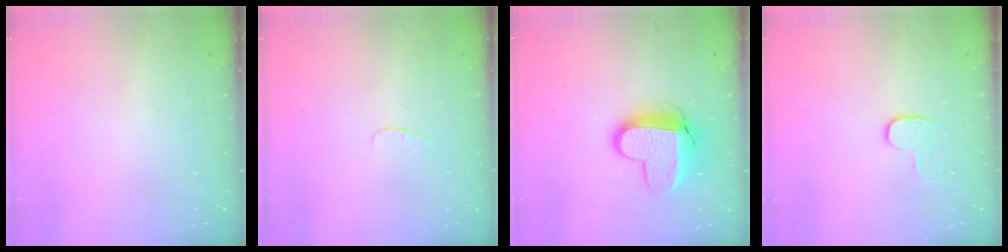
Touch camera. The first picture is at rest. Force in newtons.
{"total": 4.1, "press": 4.1, "slide": 0.4}
{"total": 11.8, "press": 11.8, "slide": 1.2}
{"total": 3.6, "press": 3.6, "slide": 0.4}